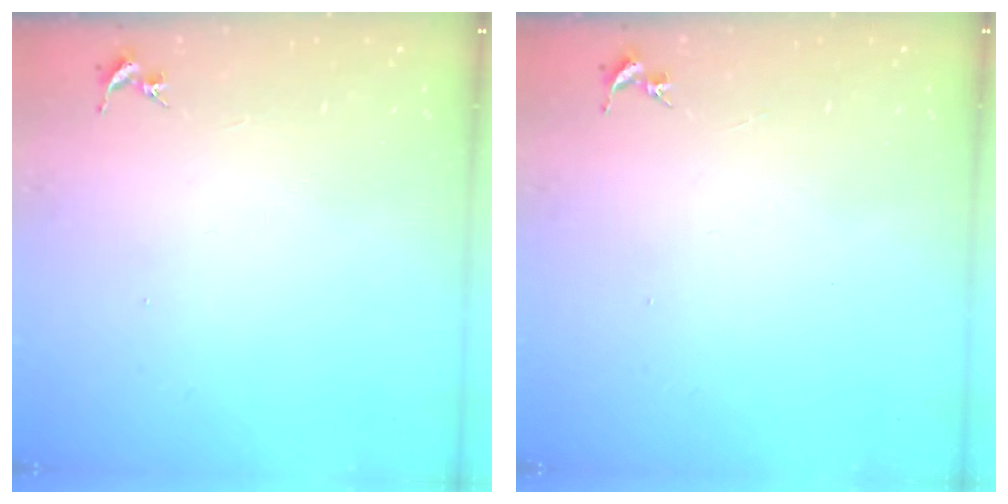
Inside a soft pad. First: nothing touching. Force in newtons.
{"total": 0.0}